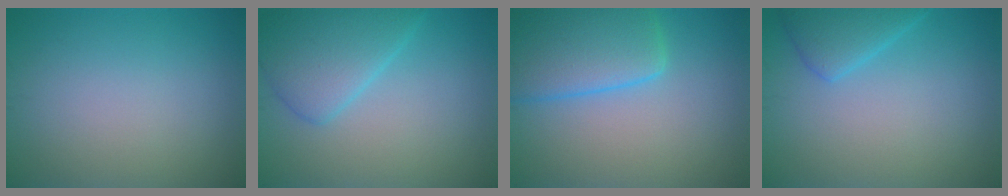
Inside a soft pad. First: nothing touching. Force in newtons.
{"total": 4.9, "press": 4.9, "slide": 0.1}
{"total": 6.9, "press": 6.9, "slide": 0.4}
{"total": 2.9, "press": 2.9, "slide": 0.2}